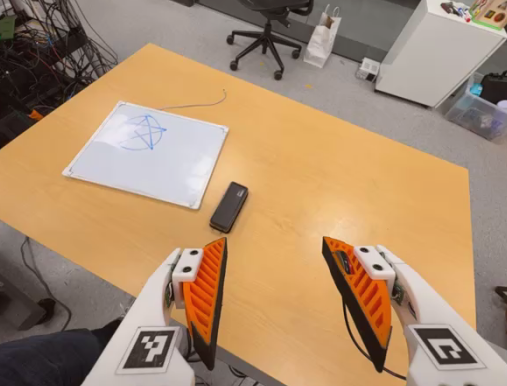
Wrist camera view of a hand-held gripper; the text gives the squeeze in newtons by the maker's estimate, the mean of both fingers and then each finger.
{"total": 0.0}